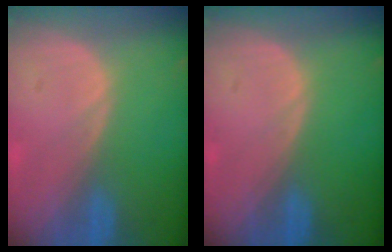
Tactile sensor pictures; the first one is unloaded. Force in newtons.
{"total": 0.0}